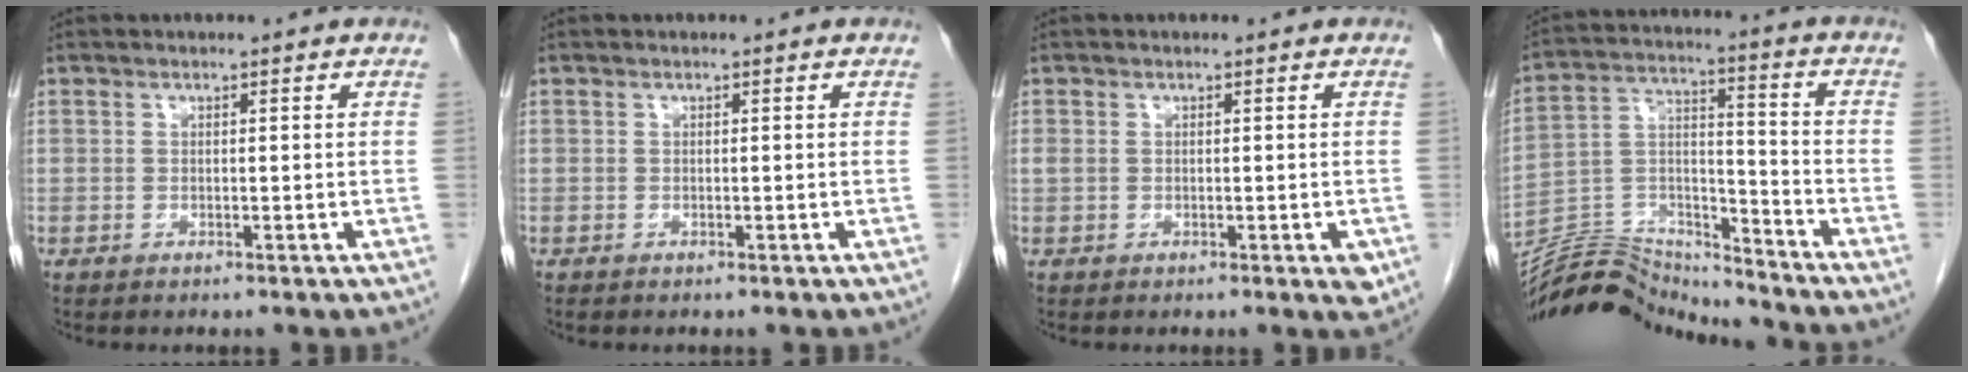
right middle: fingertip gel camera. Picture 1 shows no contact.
{"total": 0.0}
{"total": 2.7, "force": [-0.2, 1.5, 2.2], "torque": [-0.038, 0.007, 0.006]}
{"total": 13.3, "force": [-13.3, -0.1, 0.4], "torque": [-0.009, 0.039, -0.247]}